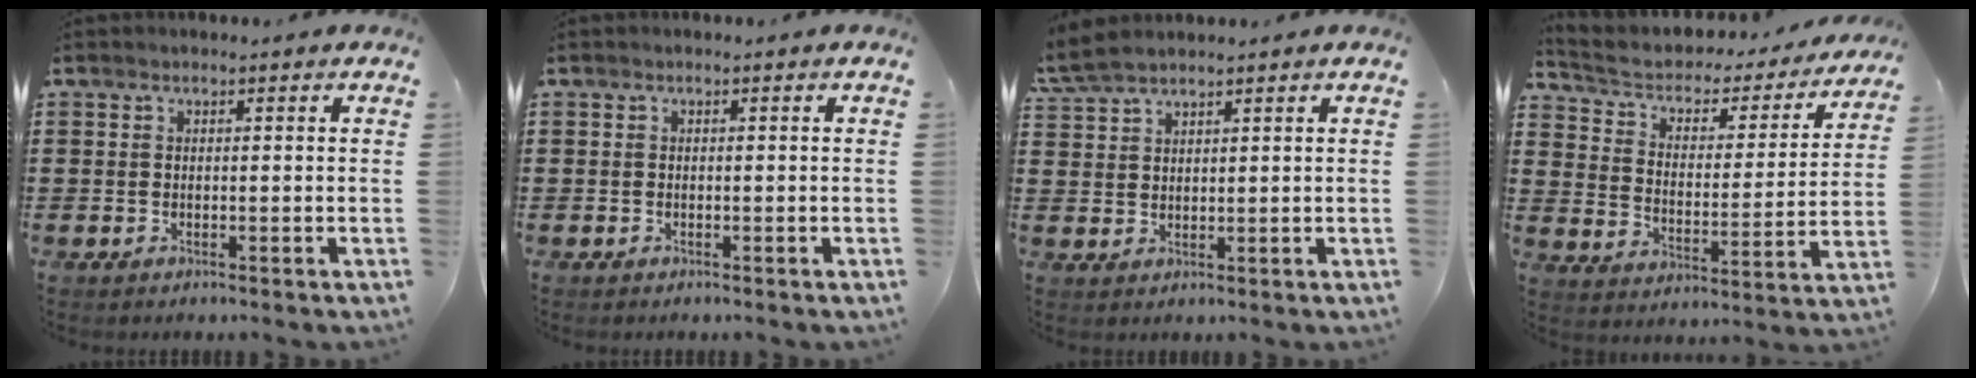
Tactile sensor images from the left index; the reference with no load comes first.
{"total": 0.0}
{"total": 3.6, "force": [3.1, 0.9, 1.6], "torque": [-0.041, 0.001, 0.059]}
{"total": 3.5, "force": [2.3, 2.2, 1.4], "torque": [-0.046, -0.017, 0.030]}